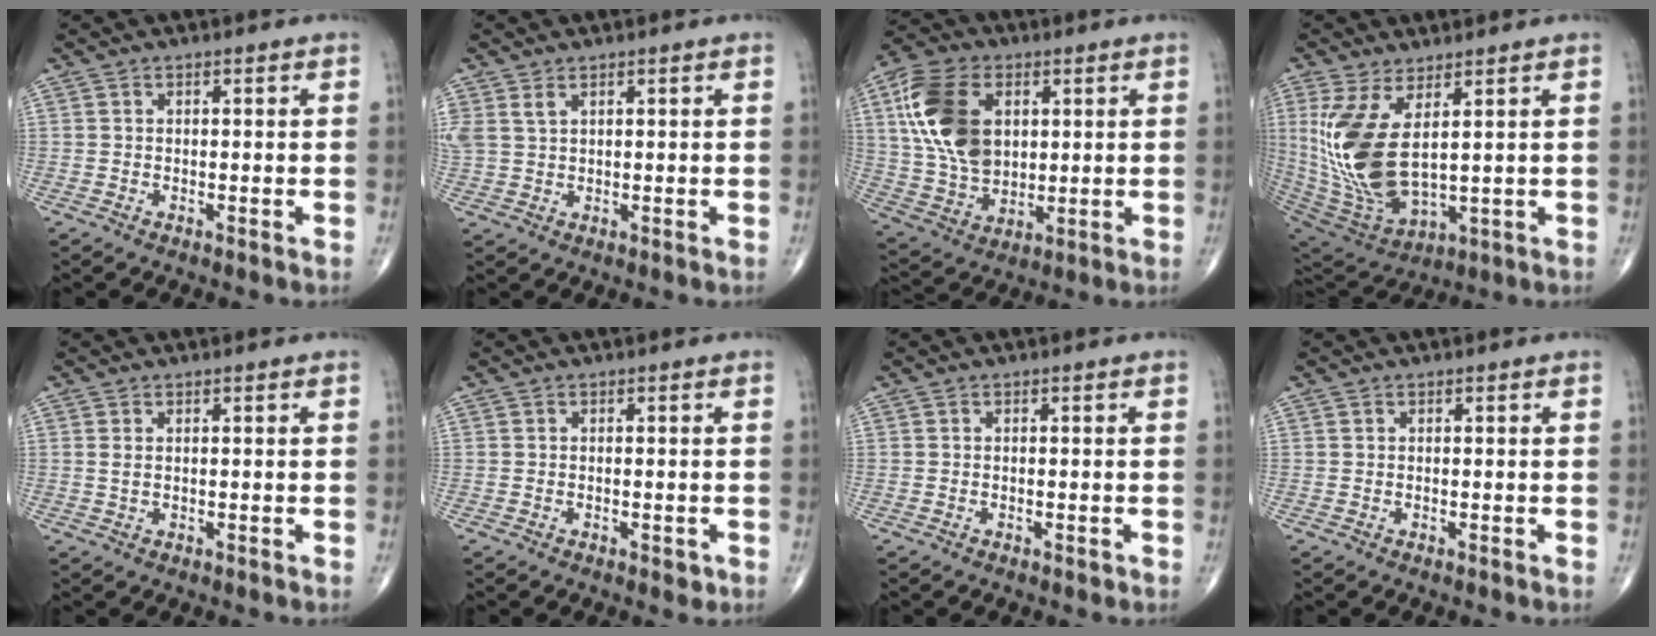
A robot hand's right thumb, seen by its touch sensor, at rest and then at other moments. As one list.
[{"total": 2.9, "force": [1.8, 1.5, 1.8], "torque": [-0.043, 0.005, 0.048]}, {"total": 17.0, "force": [4.3, 11.2, 12.0], "torque": [-0.222, -0.005, 0.085]}, {"total": 16.1, "force": [3.5, 7.1, 14.0], "torque": [-0.301, -0.035, 0.089]}, {"total": 0.6, "force": [0.2, 0.3, 0.5], "torque": [-0.011, 0.004, 0.006]}, {"total": 1.5, "force": [-0.6, 0.8, 1.1], "torque": [-0.013, 0.001, -0.005]}, {"total": 0.5, "force": [-0.3, 0.3, 0.4], "torque": [-0.006, 0.000, -0.003]}, {"total": 0.0}]